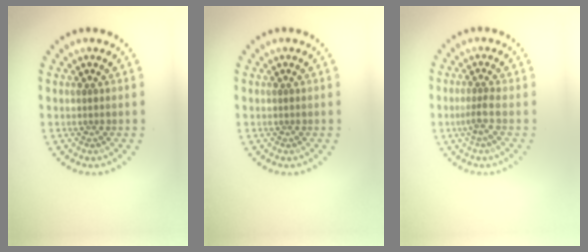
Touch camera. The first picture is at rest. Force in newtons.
{"total": 0.0}
{"total": 1.8, "press": 1.2, "slide": 1.3}